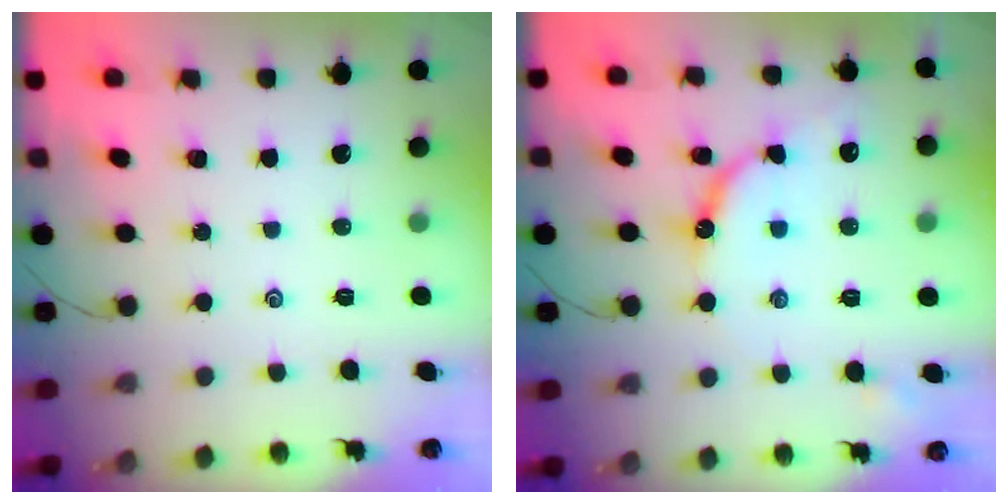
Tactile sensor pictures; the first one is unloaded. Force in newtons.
{"total": 9.6, "press": 9.6, "slide": 0.8}